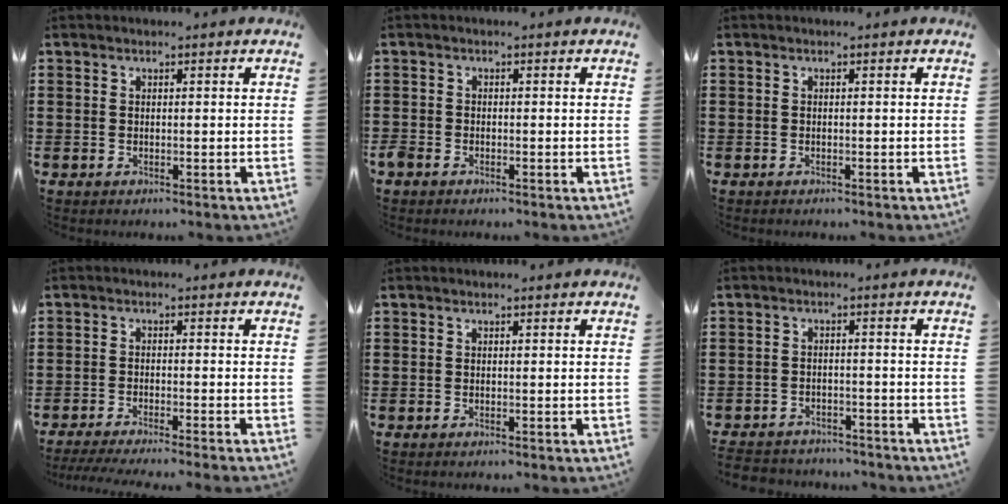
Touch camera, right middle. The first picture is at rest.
{"total": 1.3, "force": [-1.0, 0.7, 0.3], "torque": [-0.024, -0.003, -0.027]}
{"total": 0.0}
{"total": 2.5, "force": [-2.2, -0.3, 1.2], "torque": [-0.019, 0.000, -0.043]}
{"total": 0.0}
{"total": 3.5, "force": [-3.4, 0.7, 0.2], "torque": [-0.015, -0.001, -0.076]}